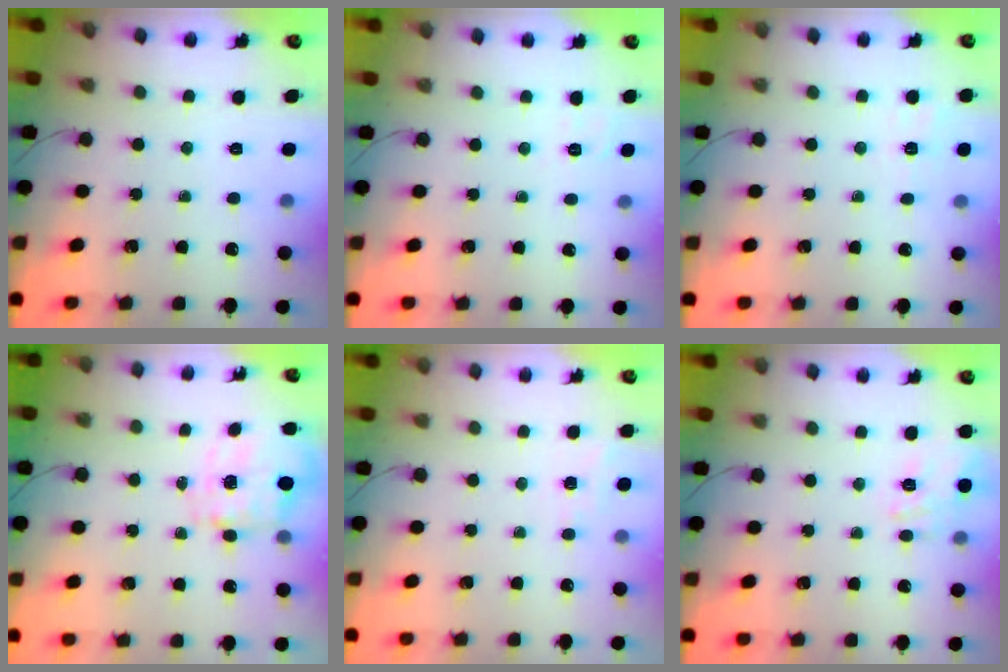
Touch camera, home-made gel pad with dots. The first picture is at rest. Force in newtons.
{"total": 1.9, "press": 0.8, "slide": 1.7}
{"total": 1.9, "press": 0.5, "slide": 1.9}
{"total": 2.8, "press": 2.6, "slide": 1.1}
{"total": 5.2, "press": 4.9, "slide": 1.5}
{"total": 13.8, "press": 13.8, "slide": 0.6}